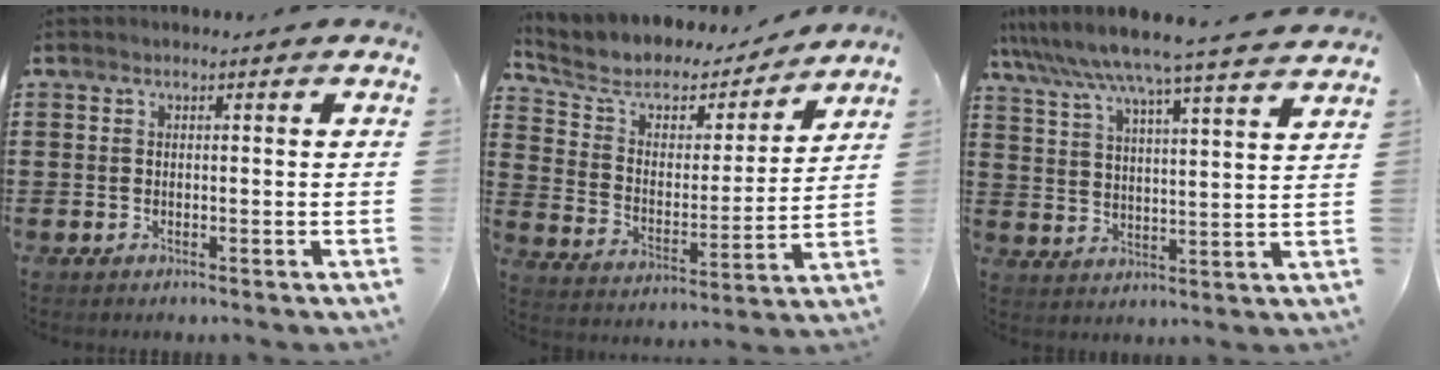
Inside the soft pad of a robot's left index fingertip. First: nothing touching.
{"total": 6.0, "force": [4.5, 3.3, 2.2], "torque": [-0.076, -0.027, 0.072]}
{"total": 6.6, "force": [6.0, -1.0, 2.6], "torque": [-0.075, -0.046, 0.097]}